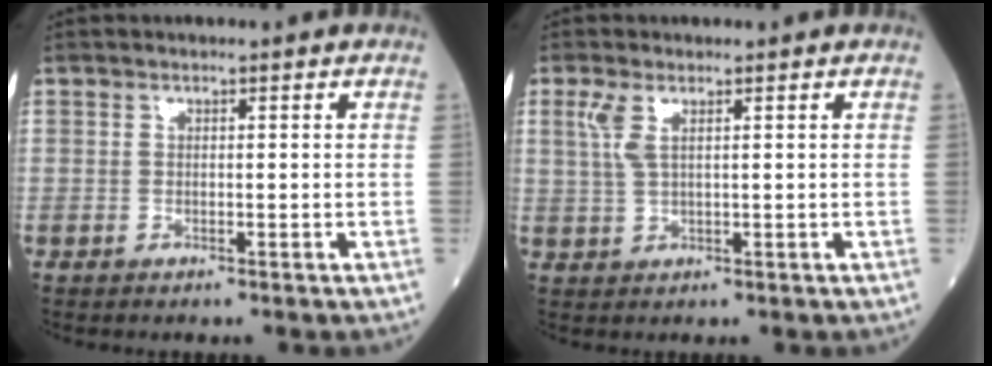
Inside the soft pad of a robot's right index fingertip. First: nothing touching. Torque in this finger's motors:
{"motor_torque": [0.49, 0.33, 0.28, 0.08]}